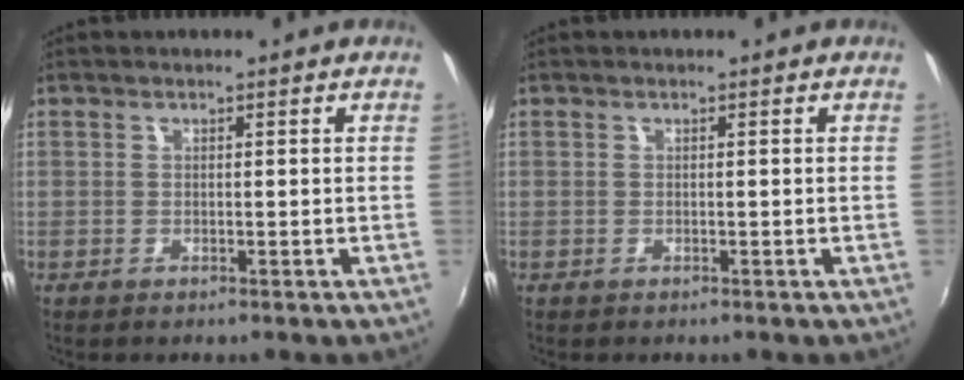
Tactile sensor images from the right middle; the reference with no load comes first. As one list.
[{"total": 0.0}]